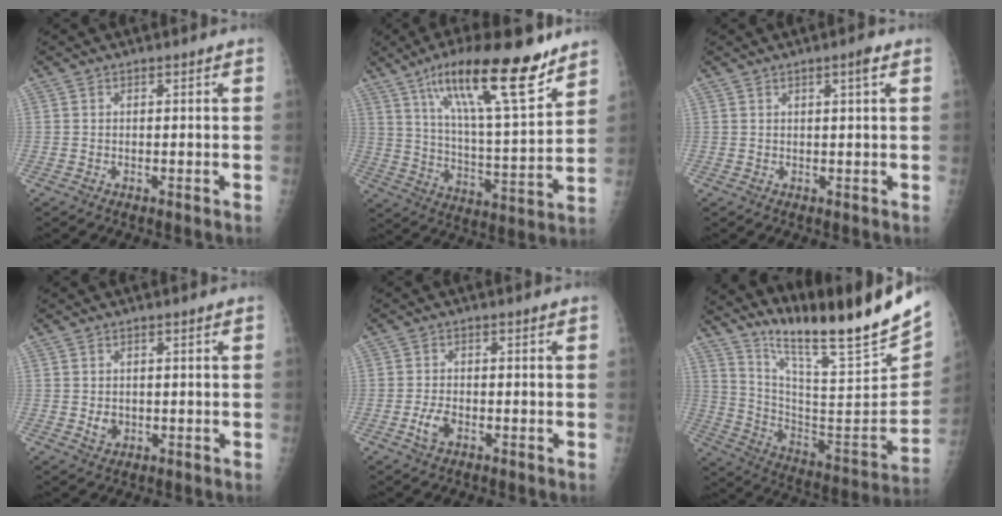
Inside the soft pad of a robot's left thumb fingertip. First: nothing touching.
{"total": 22.3, "force": [14.2, 4.9, 16.4], "torque": [-0.252, -0.056, 0.238]}
{"total": 2.4, "force": [1.2, 0.0, 2.1], "torque": [-0.037, -0.004, 0.018]}
{"total": 2.4, "force": [-0.1, 1.9, 1.5], "torque": [-0.014, 0.000, 0.005]}
{"total": 3.2, "force": [-1.3, 1.7, 2.4], "torque": [-0.050, 0.009, -0.023]}
{"total": 25.3, "force": [20.2, 1.2, 15.3], "torque": [-0.227, -0.130, 0.334]}